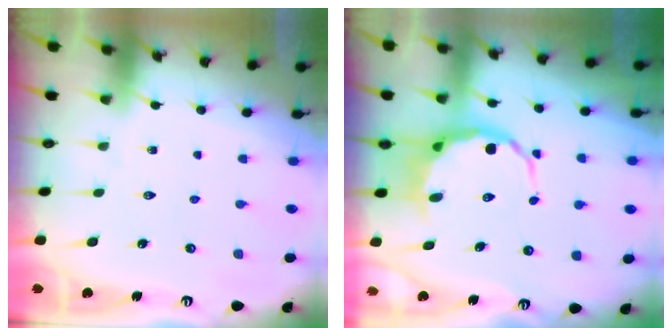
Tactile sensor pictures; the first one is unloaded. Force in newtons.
{"total": 5.8, "press": 5.5, "slide": 1.9}